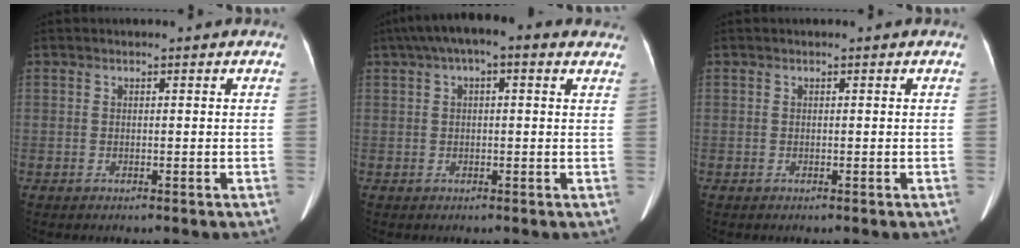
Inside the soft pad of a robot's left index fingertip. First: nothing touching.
{"total": 9.8, "force": [6.1, 3.1, 7.0], "torque": [-0.107, 0.051, 0.084]}
{"total": 0.0}